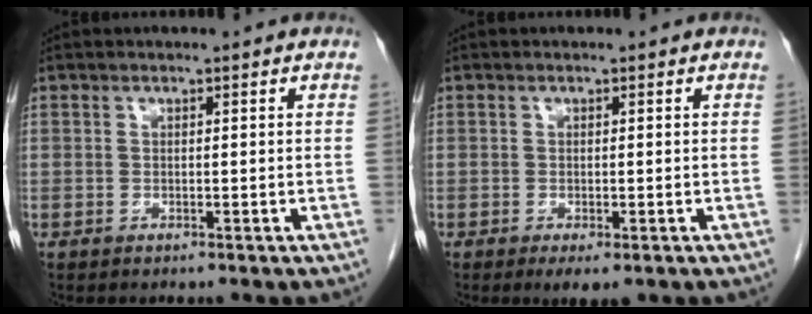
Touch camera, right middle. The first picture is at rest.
{"total": 2.9, "force": [-1.6, 1.0, 2.2], "torque": [-0.028, -0.005, -0.019]}